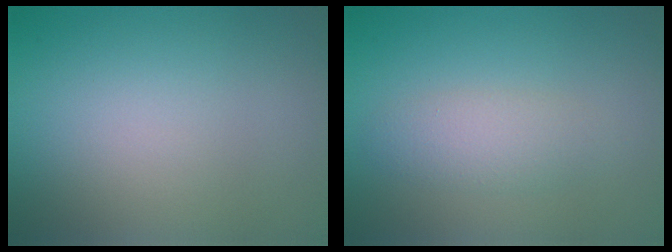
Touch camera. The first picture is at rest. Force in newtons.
{"total": 2.4, "press": 2.4, "slide": 0.1}